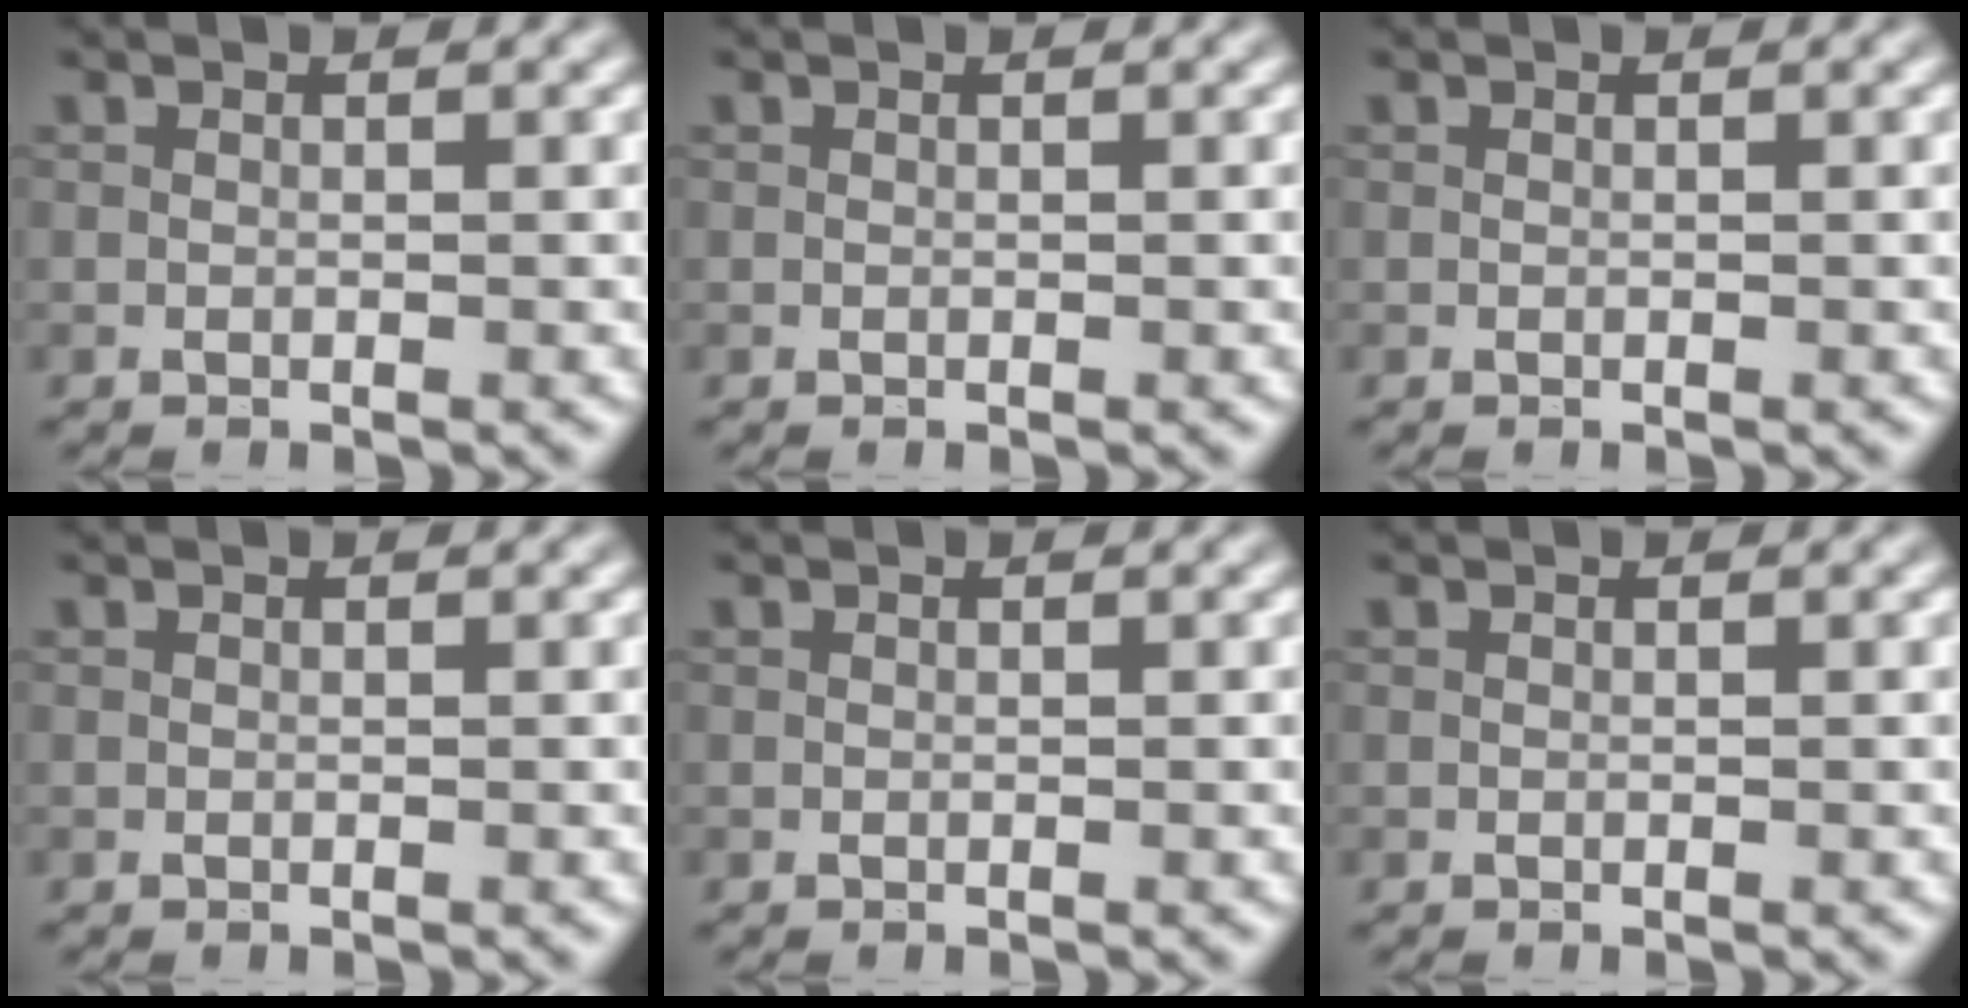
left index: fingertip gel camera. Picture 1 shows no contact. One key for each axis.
{"total": 0.0}
{"total": 0.0}
{"total": 0.0}
{"total": 0.0}
{"total": 0.0}